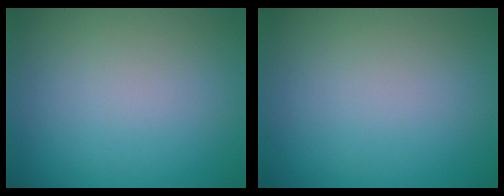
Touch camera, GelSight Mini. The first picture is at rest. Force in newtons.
{"total": 0.0}